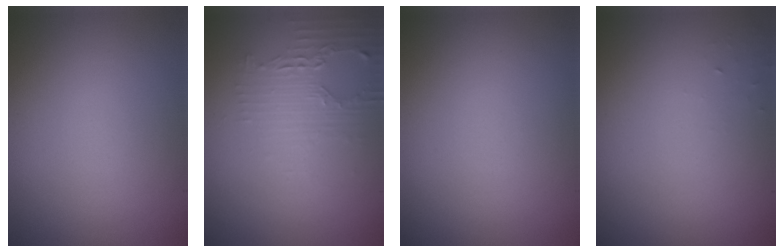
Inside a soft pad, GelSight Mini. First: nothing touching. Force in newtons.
{"total": 2.2, "press": 2.1, "slide": 0.6}
{"total": 0.0}
{"total": 0.6, "press": 0.6, "slide": 0.1}